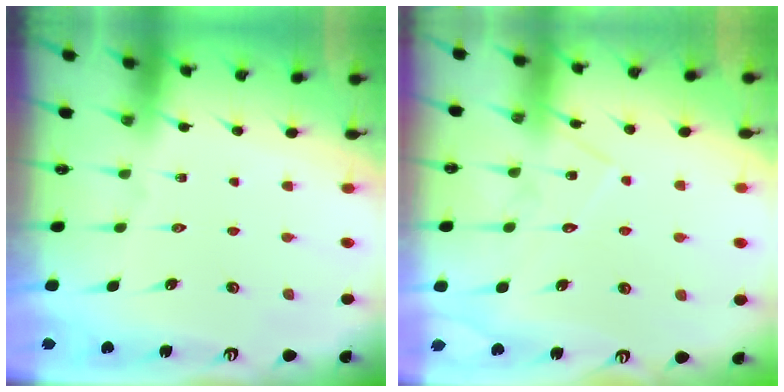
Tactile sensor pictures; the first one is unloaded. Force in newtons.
{"total": 9.9, "press": 9.9, "slide": 0.6}